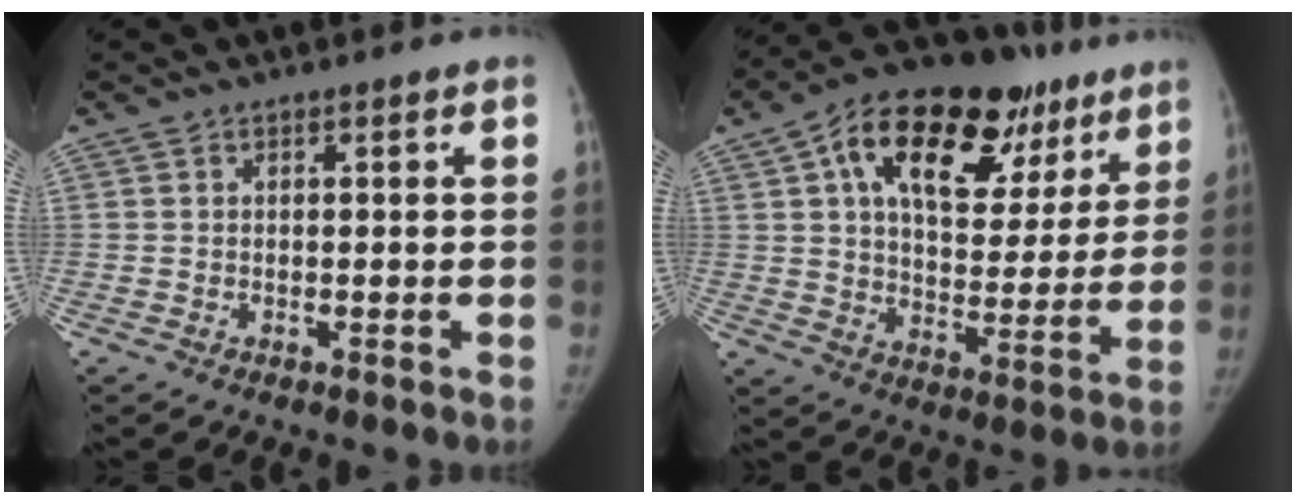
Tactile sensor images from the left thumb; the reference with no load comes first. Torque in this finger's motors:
{"motor_torque": [-0.03, 0.94, 1.66, -1.11, 0.14]}